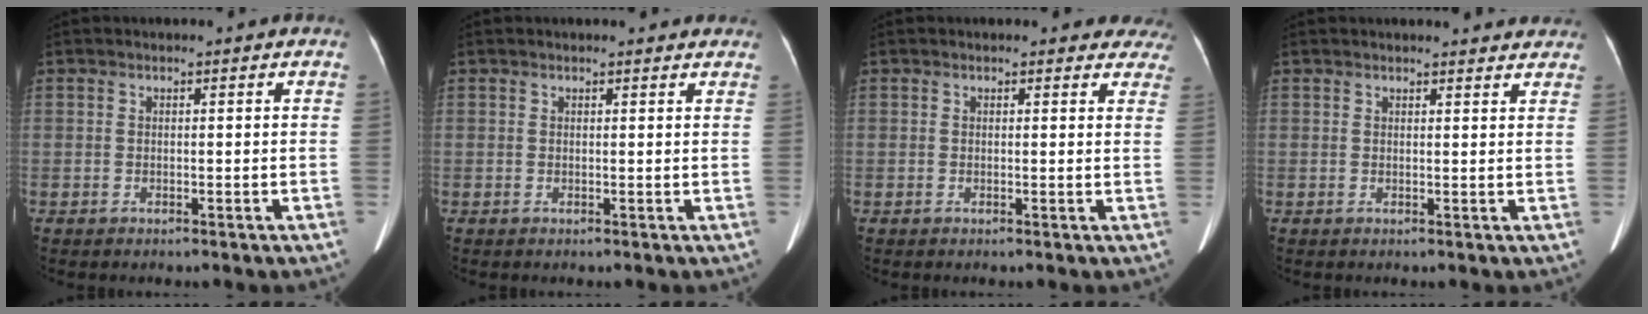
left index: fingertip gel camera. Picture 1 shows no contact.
{"total": 4.3, "force": [4.0, 1.1, 1.4], "torque": [-0.010, 0.012, 0.036]}
{"total": 7.9, "force": [7.3, 2.9, 1.1], "torque": [0.029, -0.011, 0.046]}
{"total": 6.8, "force": [6.4, 1.5, 1.7], "torque": [-0.007, 0.005, 0.057]}